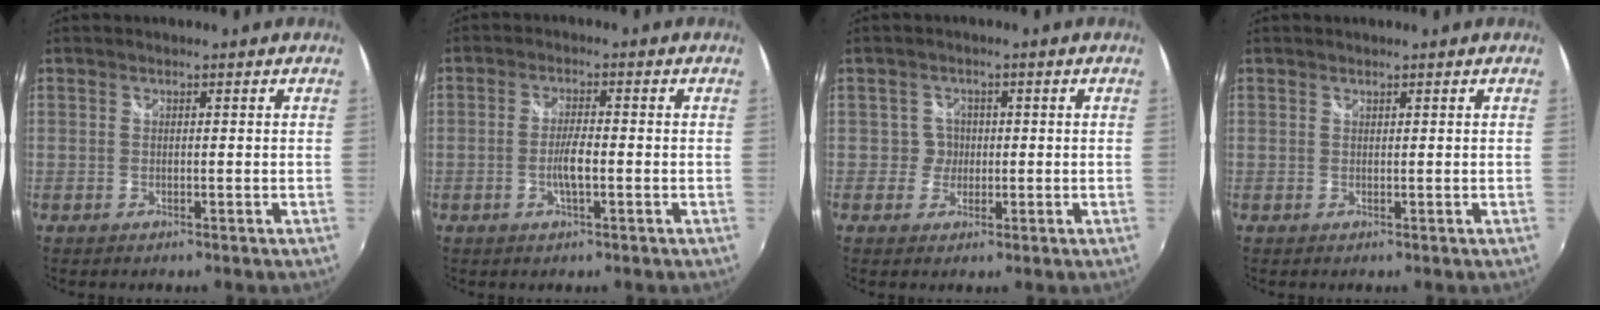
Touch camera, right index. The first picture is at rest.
{"total": 3.9, "force": [-1.2, 0.8, 3.7], "torque": [-0.073, -0.002, -0.022]}
{"total": 2.8, "force": [-0.3, 2.8, -0.2], "torque": [0.008, 0.011, -0.005]}
{"total": 0.0}